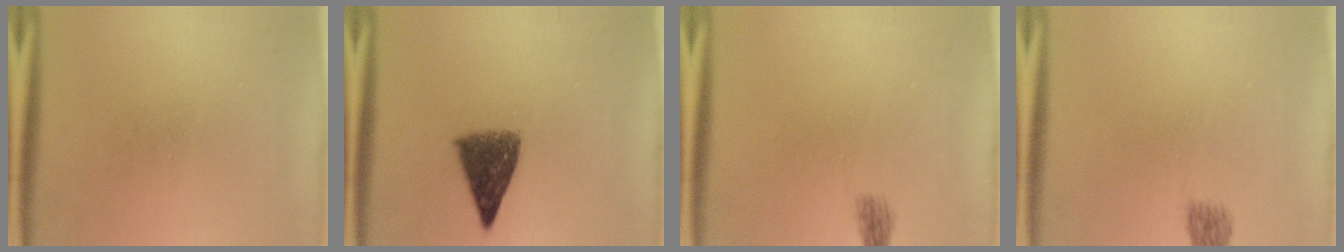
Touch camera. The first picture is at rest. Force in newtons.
{"total": 7.3}
{"total": 1.4}
{"total": 2.1}